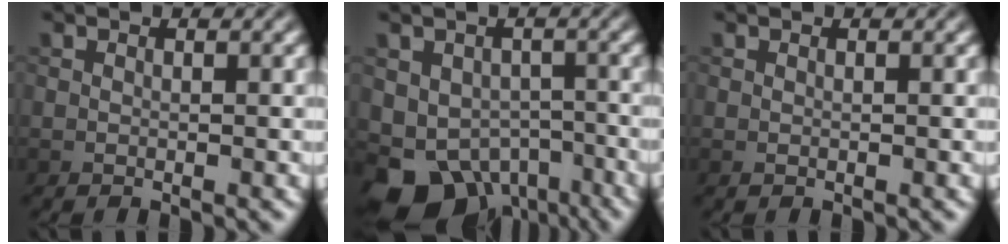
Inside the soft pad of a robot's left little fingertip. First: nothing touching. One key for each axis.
{"total": 8.5, "fx": -4.7, "fy": 6.0, "fz": 3.8, "tx": -0.053, "ty": -0.021, "tz": -0.073}
{"total": 0.0}